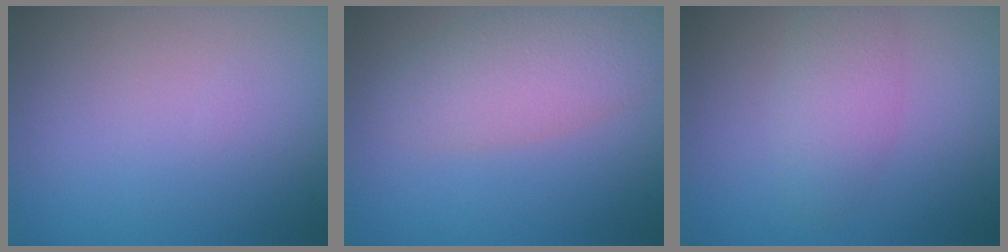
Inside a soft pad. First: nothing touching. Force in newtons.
{"total": 4.6, "press": 4.6, "slide": 0.2}
{"total": 3.0, "press": 3.0, "slide": 0.2}